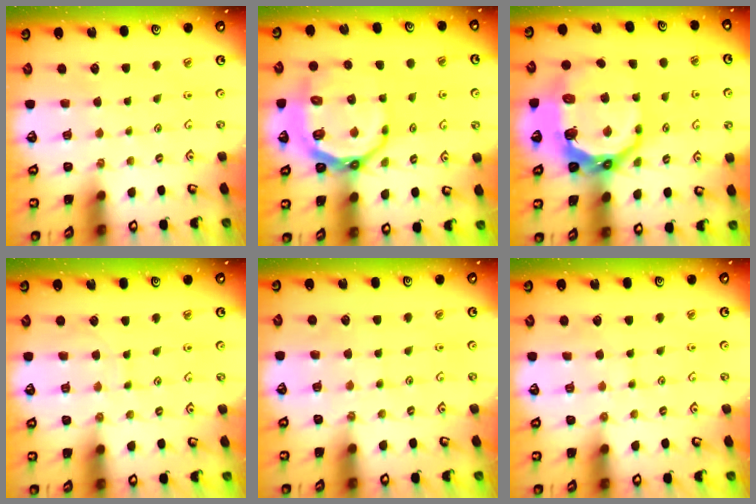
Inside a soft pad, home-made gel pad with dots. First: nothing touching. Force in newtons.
{"total": 14.4, "press": 13.9, "slide": 3.9}
{"total": 15.7, "press": 14.8, "slide": 5.3}
{"total": 6.4, "press": 6.4, "slide": 0.2}
{"total": 4.4, "press": 4.3, "slide": 0.7}
{"total": 6.5, "press": 6.5, "slide": 0.6}